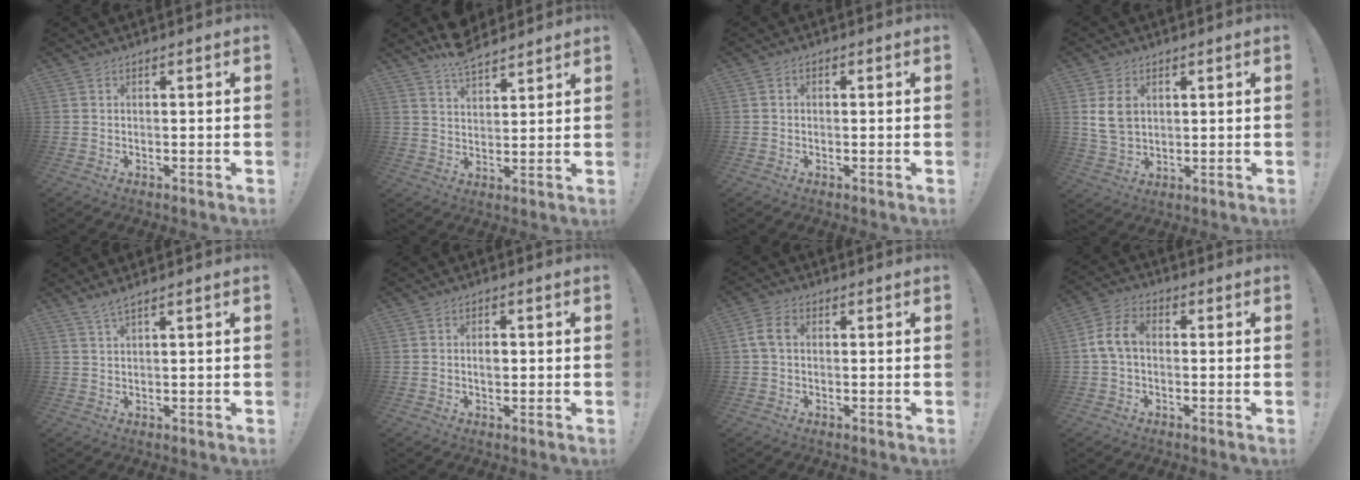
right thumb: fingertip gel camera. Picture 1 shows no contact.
{"total": 7.9, "force": [7.0, 2.8, 2.4], "torque": [-0.042, -0.044, 0.130]}
{"total": 1.0, "force": [-0.4, 0.8, 0.5], "torque": [-0.007, 0.004, -0.008]}
{"total": 7.6, "force": [2.2, 5.6, 4.6], "torque": [-0.089, 0.001, 0.044]}
{"total": 2.2, "force": [1.7, -0.2, 1.4], "torque": [-0.035, -0.005, 0.030]}
{"total": 2.6, "force": [-0.1, 1.7, 1.9], "torque": [-0.022, 0.001, -0.006]}
{"total": 5.3, "force": [0.7, 3.6, 3.9], "torque": [-0.073, 0.009, 0.015]}
{"total": 7.7, "force": [-0.3, 4.9, 5.9], "torque": [-0.117, 0.011, -0.003]}